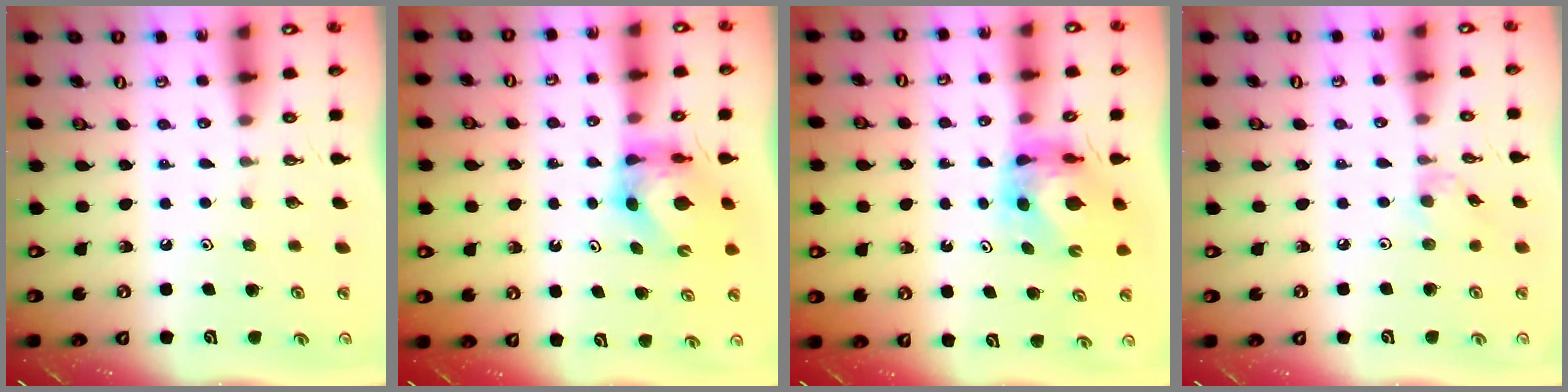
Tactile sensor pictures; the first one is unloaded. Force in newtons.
{"total": 5.6, "press": 5.6, "slide": 0.2}
{"total": 7.0, "press": 7.0, "slide": 0.6}
{"total": 4.3, "press": 4.2, "slide": 0.6}